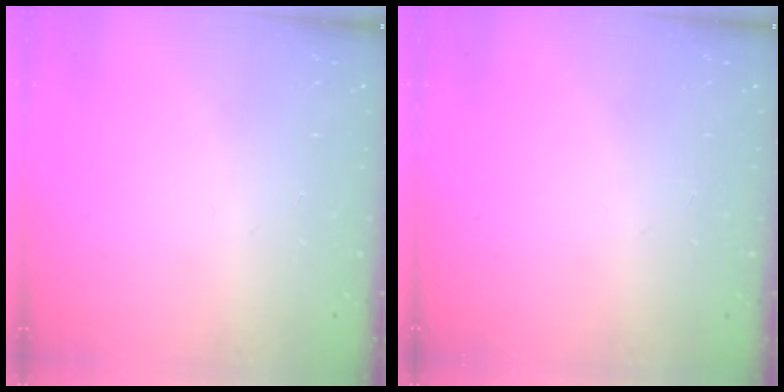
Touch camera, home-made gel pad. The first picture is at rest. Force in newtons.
{"total": 0.0}